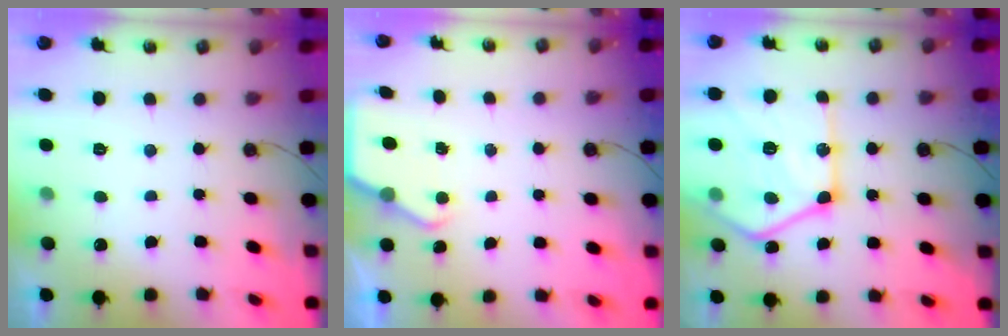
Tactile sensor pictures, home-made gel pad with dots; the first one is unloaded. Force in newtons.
{"total": 2.8, "press": 2.8, "slide": 0.0}
{"total": 24.6, "press": 24.5, "slide": 2.8}